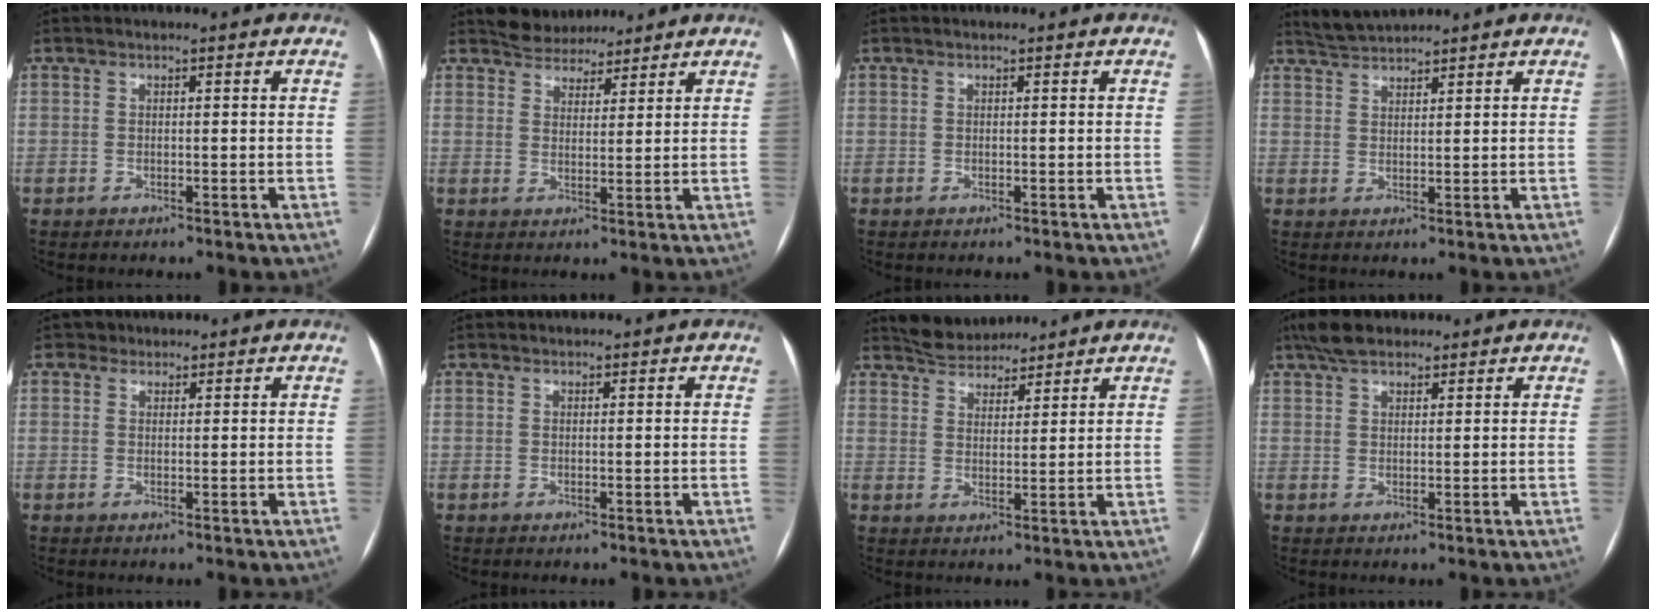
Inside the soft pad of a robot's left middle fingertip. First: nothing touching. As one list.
[{"total": 5.4, "force": [5.0, 2.0, 0.5], "torque": [-0.012, 0.010, 0.083]}, {"total": 0.0}, {"total": 3.4, "force": [3.4, -0.2, 0.1], "torque": [-0.014, 0.014, 0.070]}, {"total": 1.4, "force": [1.1, 0.8, -0.3], "torque": [0.007, 0.001, 0.012]}, {"total": 0.0}, {"total": 6.3, "force": [6.0, 1.8, 0.9], "torque": [-0.021, 0.016, 0.105]}, {"total": 5.3, "force": [4.2, 2.2, 2.4], "torque": [-0.053, 0.021, 0.078]}]